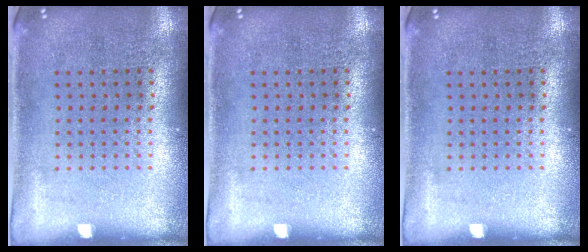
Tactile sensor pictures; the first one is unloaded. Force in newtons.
{"total": 0.0}
{"total": 0.0}